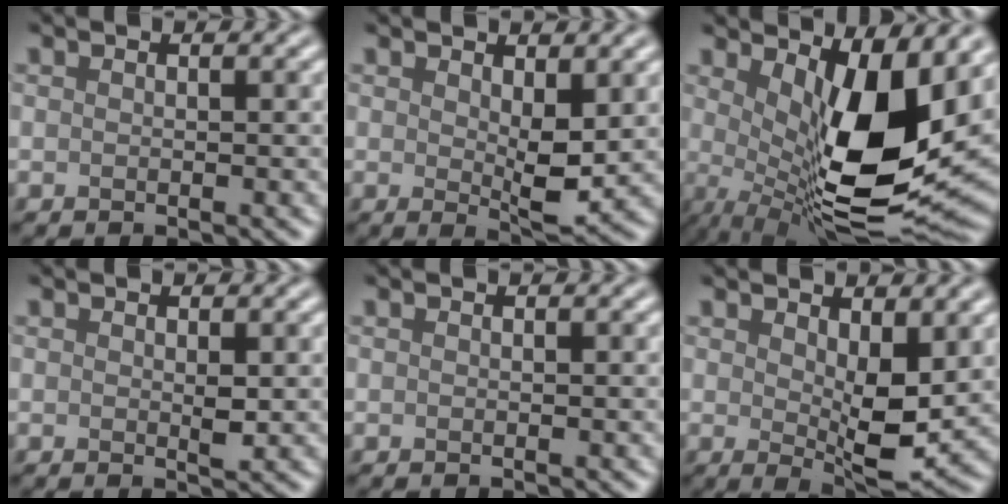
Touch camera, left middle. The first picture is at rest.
{"total": 3.2, "force": [0.7, 0.8, 3.0], "torque": [-0.056, -0.010, 0.024]}
{"total": 12.2, "force": [1.7, 4.2, 11.3], "torque": [-0.169, -0.028, 0.039]}
{"total": 0.8, "force": [0.0, -0.1, 0.8], "torque": [-0.018, -0.001, 0.006]}
{"total": 0.0}
{"total": 5.0, "force": [0.8, 1.7, 4.6], "torque": [-0.085, -0.011, 0.027]}